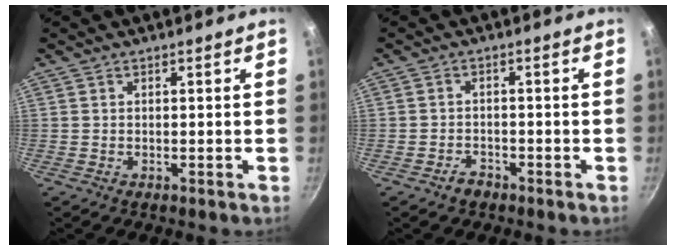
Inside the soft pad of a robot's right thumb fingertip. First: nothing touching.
{"total": 2.5, "force": [-1.8, 1.5, 0.8], "torque": [-0.007, 0.022, -0.027]}